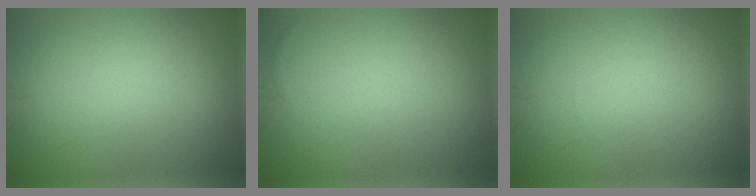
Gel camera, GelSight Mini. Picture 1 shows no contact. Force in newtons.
{"total": 0.0}
{"total": 0.0}